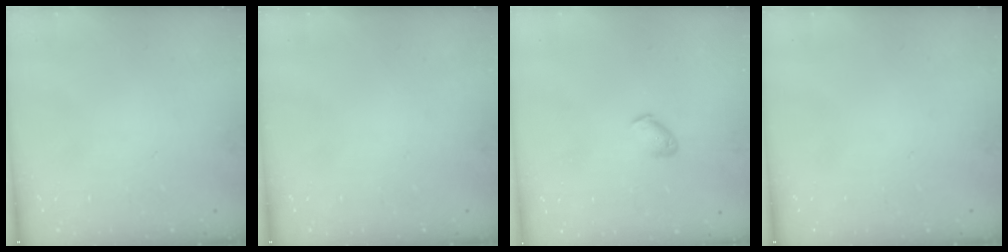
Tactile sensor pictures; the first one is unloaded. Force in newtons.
{"total": 0.0}
{"total": 4.2, "press": 4.2, "slide": 0.7}
{"total": 0.0}